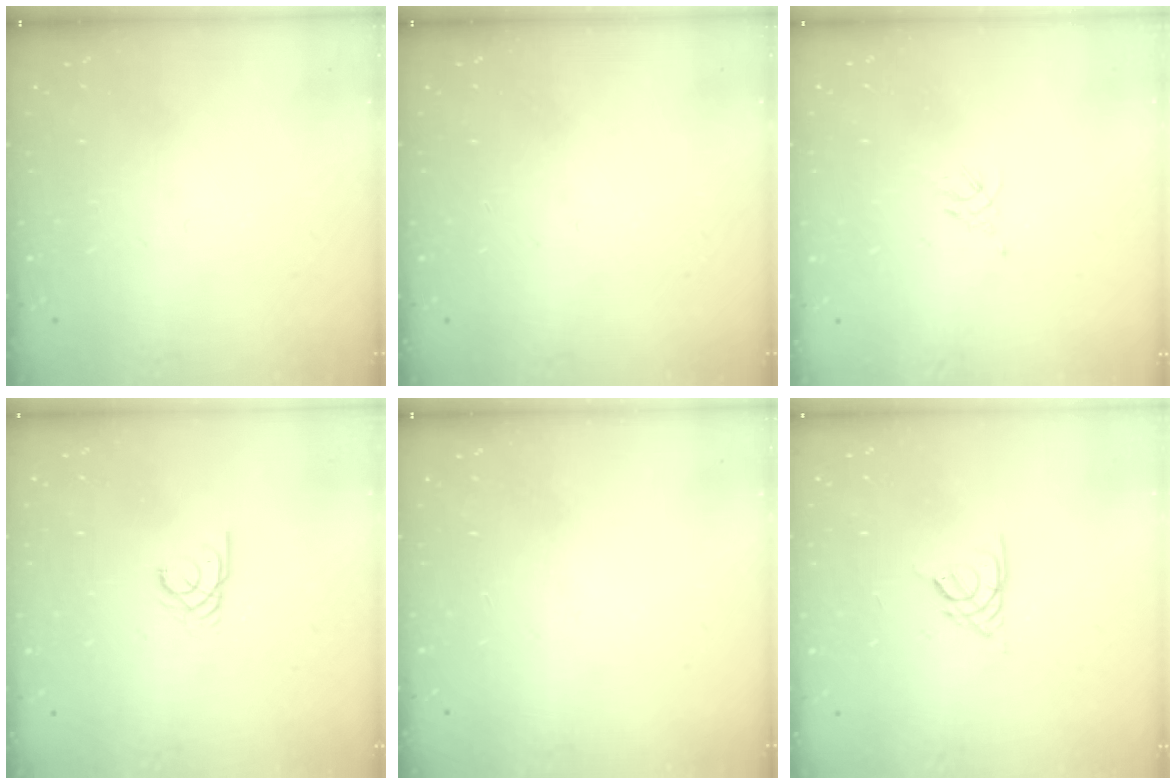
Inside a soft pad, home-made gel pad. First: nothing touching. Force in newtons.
{"total": 0.0}
{"total": 3.1, "press": 3.0, "slide": 0.8}
{"total": 2.0, "press": 2.0, "slide": 0.2}
{"total": 0.0}
{"total": 2.7, "press": 2.7, "slide": 0.4}